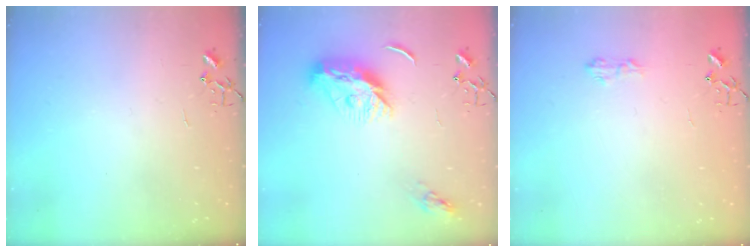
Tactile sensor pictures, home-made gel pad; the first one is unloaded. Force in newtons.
{"total": 12.7, "press": 12.7, "slide": 0.3}
{"total": 5.9, "press": 5.9, "slide": 0.8}